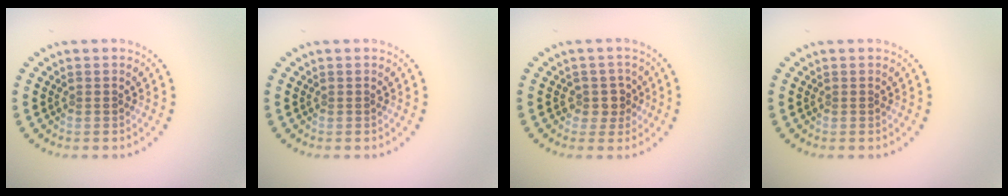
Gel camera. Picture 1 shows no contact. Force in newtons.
{"total": 0.0}
{"total": 2.0, "press": 1.6, "slide": 1.2}
{"total": 0.0}